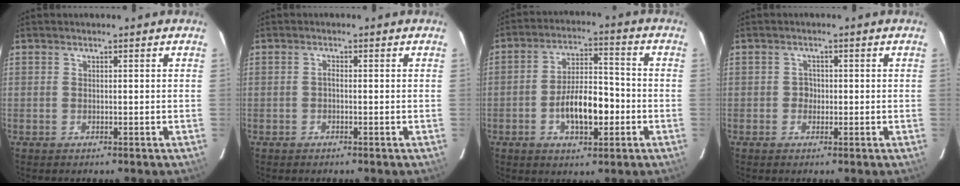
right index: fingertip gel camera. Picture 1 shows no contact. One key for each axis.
{"total": 0.7, "fx": -0.3, "fy": 0.4, "fz": 0.5, "tx": -0.010, "ty": 0.005, "tz": -0.008}
{"total": 10.1, "fx": -3.2, "fy": 4.3, "fz": 8.5, "tx": -0.158, "ty": 0.012, "tz": -0.048}
{"total": 1.6, "fx": -0.5, "fy": 1.5, "fz": 0.1, "tx": -0.001, "ty": 0.004, "tz": -0.007}